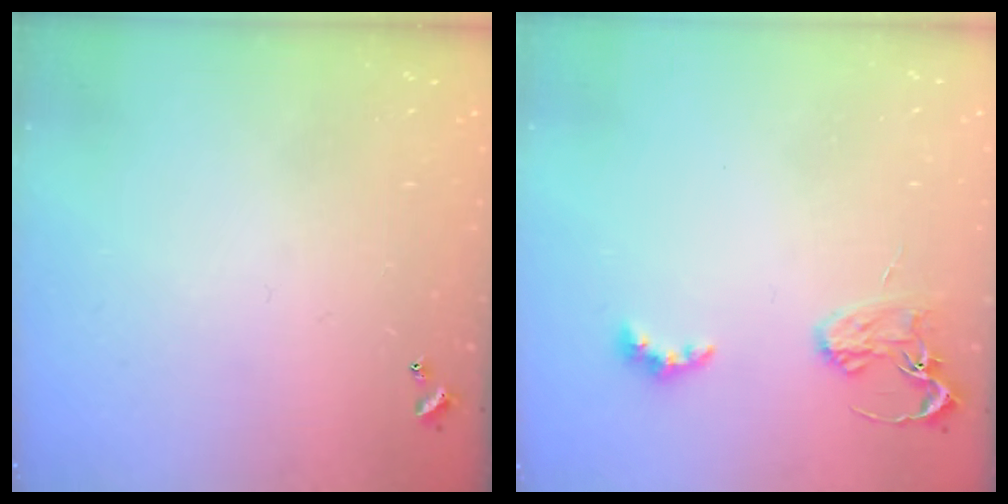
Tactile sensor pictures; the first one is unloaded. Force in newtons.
{"total": 2.9, "press": 2.8, "slide": 0.6}